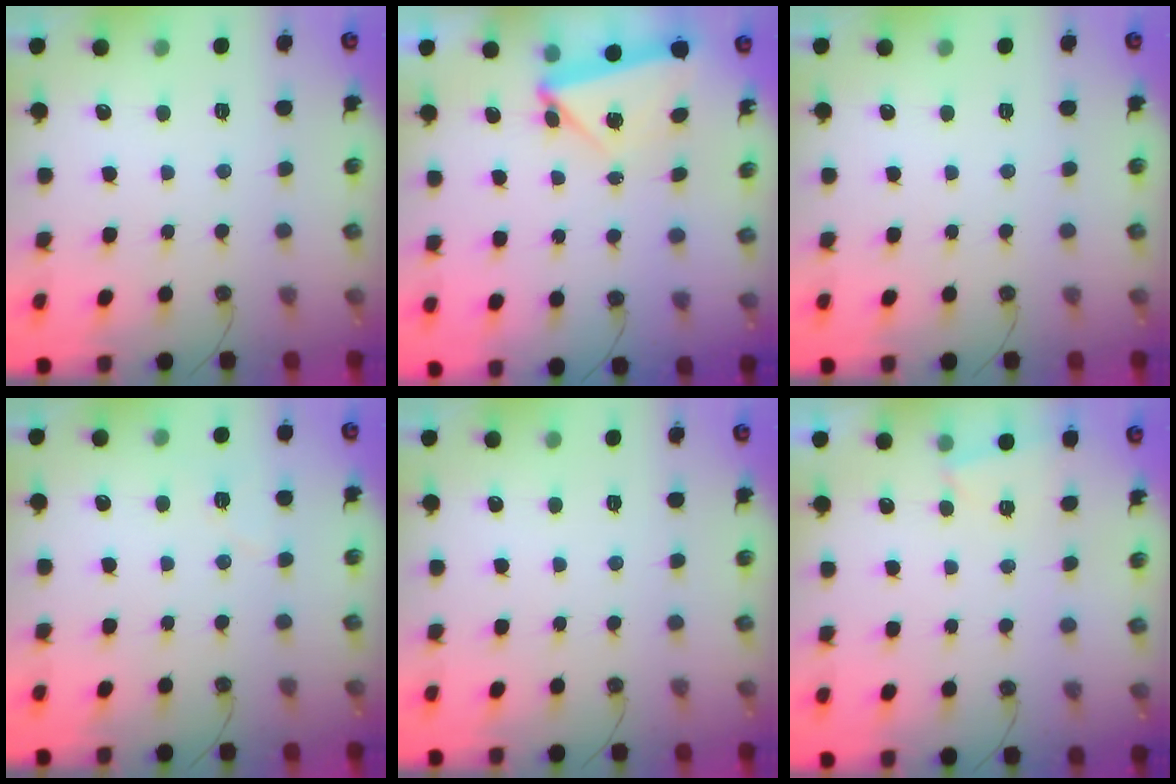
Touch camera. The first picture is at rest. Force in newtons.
{"total": 6.4, "press": 6.3, "slide": 0.6}
{"total": 0.0}
{"total": 7.7, "press": 3.2, "slide": 7.0}
{"total": 0.0}
{"total": 5.0, "press": 0.7, "slide": 5.0}